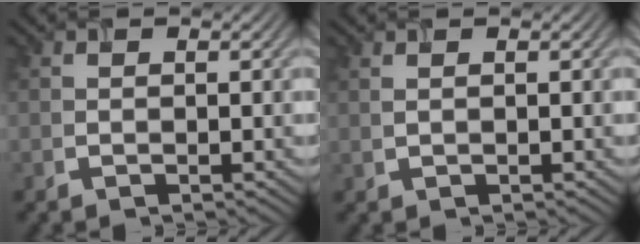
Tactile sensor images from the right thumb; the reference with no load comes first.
{"total": 0.6, "force": [0.4, -0.2, 0.3], "torque": [-0.014, 0.003, 0.009]}